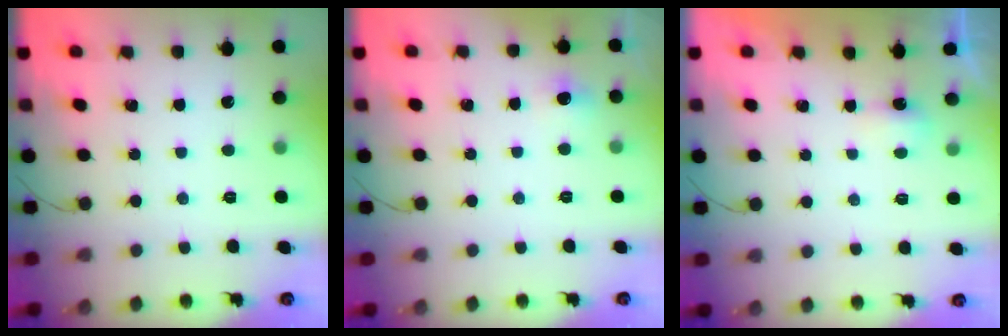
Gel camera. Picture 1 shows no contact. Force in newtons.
{"total": 8.0, "press": 4.2, "slide": 6.7}
{"total": 2.9, "press": 2.8, "slide": 0.6}